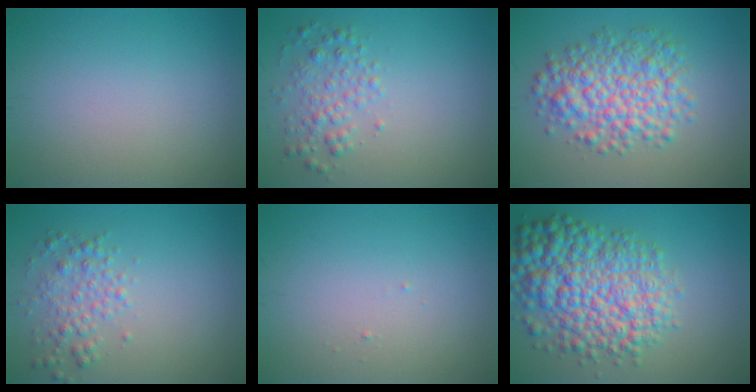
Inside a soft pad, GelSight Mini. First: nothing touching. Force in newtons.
{"total": 2.4, "press": 2.4, "slide": 0.1}
{"total": 6.4, "press": 6.4, "slide": 0.1}
{"total": 2.5, "press": 2.5, "slide": 0.1}
{"total": 0.0}
{"total": 9.8, "press": 9.8, "slide": 0.3}